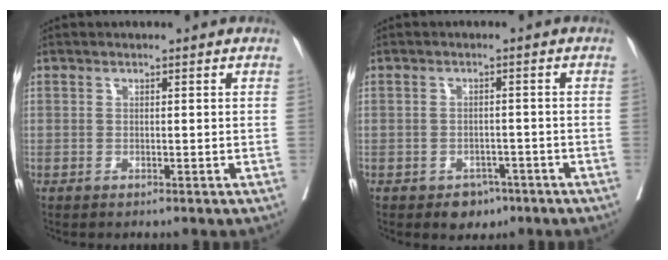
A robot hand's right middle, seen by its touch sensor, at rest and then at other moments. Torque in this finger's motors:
{"motor_torque": [0.02, 0.02, 0.01, 0.00]}